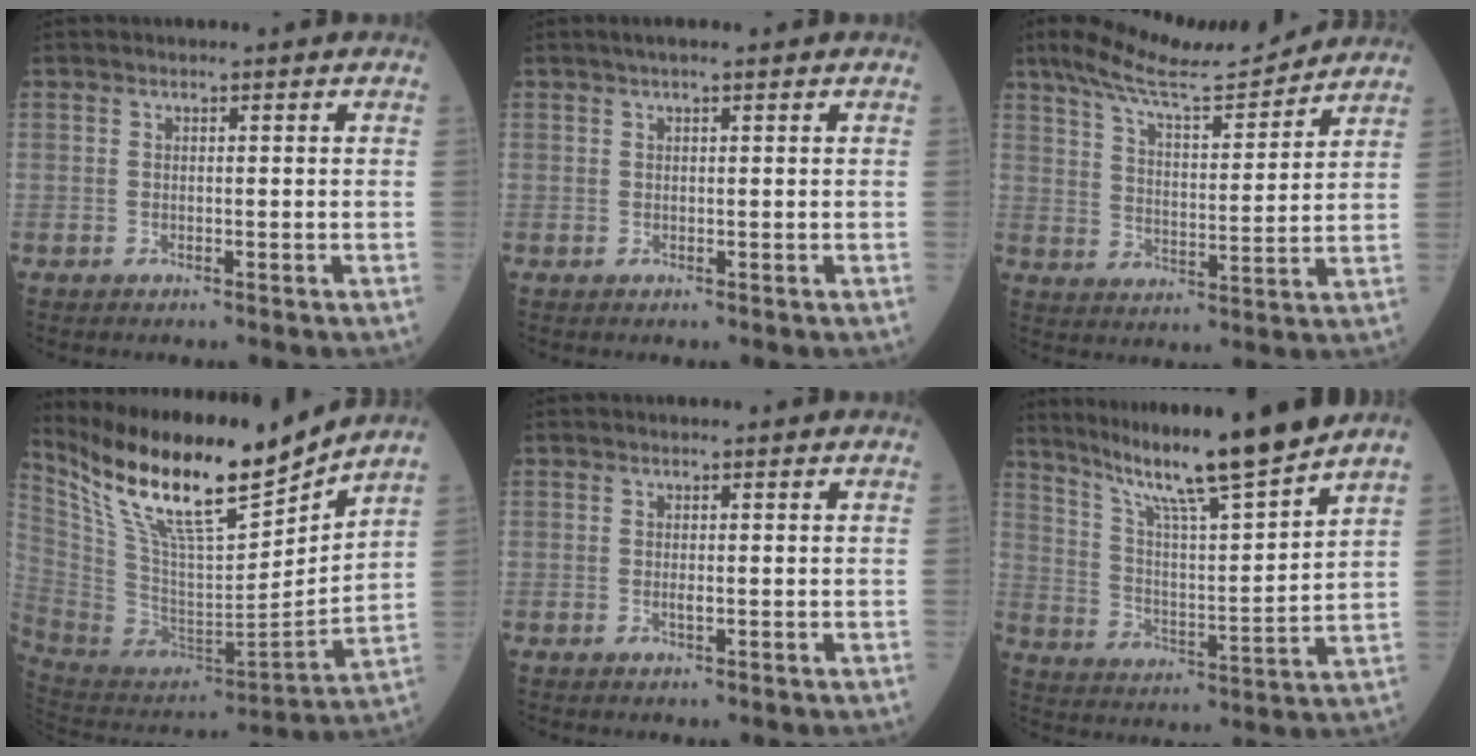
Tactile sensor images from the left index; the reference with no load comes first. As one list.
[{"total": 2.4, "force": [1.8, 0.2, 1.6], "torque": [-0.026, 0.018, 0.027]}, {"total": 13.2, "force": [12.2, 0.8, 5.0], "torque": [-0.092, 0.011, 0.196]}, {"total": 20.3, "force": [16.1, 2.7, 12.1], "torque": [-0.218, -0.011, 0.300]}, {"total": 0.6, "force": [0.0, 0.1, 0.6], "torque": [-0.014, -0.002, 0.000]}, {"total": 15.8, "force": [13.3, -1.5, 8.5], "torque": [-0.144, -0.013, 0.222]}]